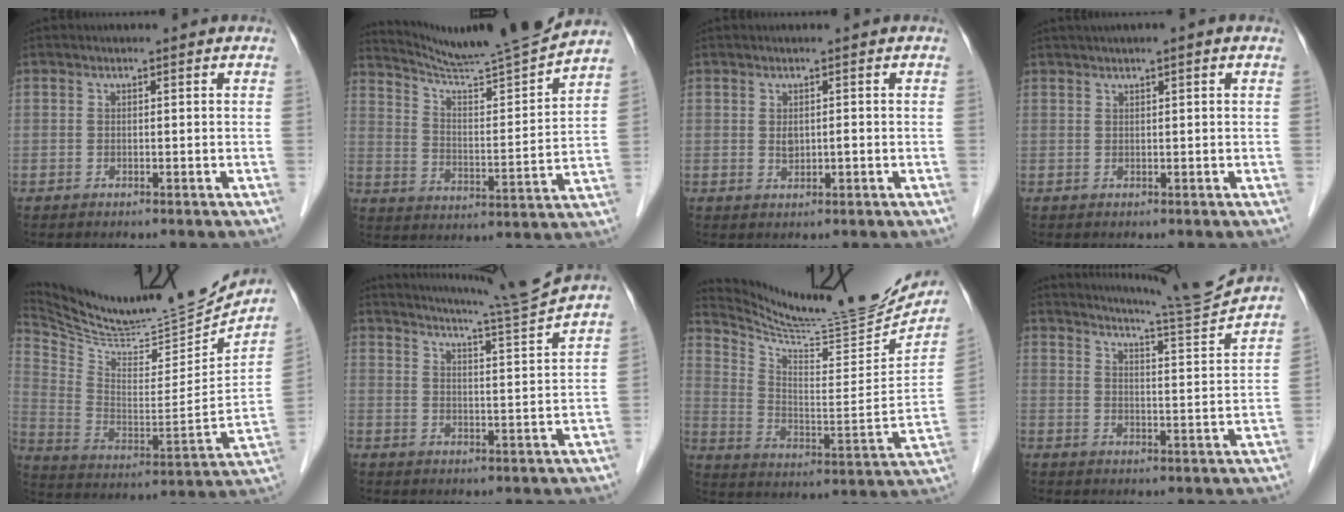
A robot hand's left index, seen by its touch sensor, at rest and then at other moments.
{"total": 15.5, "force": [14.7, -2.0, 4.4], "torque": [-0.076, -0.025, 0.233]}
{"total": 1.6, "force": [0.1, 0.8, 1.4], "torque": [-0.022, 0.002, 0.006]}
{"total": 2.3, "force": [1.4, 0.0, 1.8], "torque": [-0.033, 0.015, 0.024]}
{"total": 27.3, "force": [25.0, 3.9, 10.1], "torque": [-0.172, -0.057, 0.377]}
{"total": 9.5, "force": [8.8, -2.9, 2.2], "torque": [-0.046, -0.038, 0.134]}
{"total": 21.7, "force": [20.3, 0.9, 7.6], "torque": [-0.130, -0.073, 0.306]}
{"total": 9.7, "force": [9.3, -2.4, 1.5], "torque": [-0.037, -0.034, 0.140]}